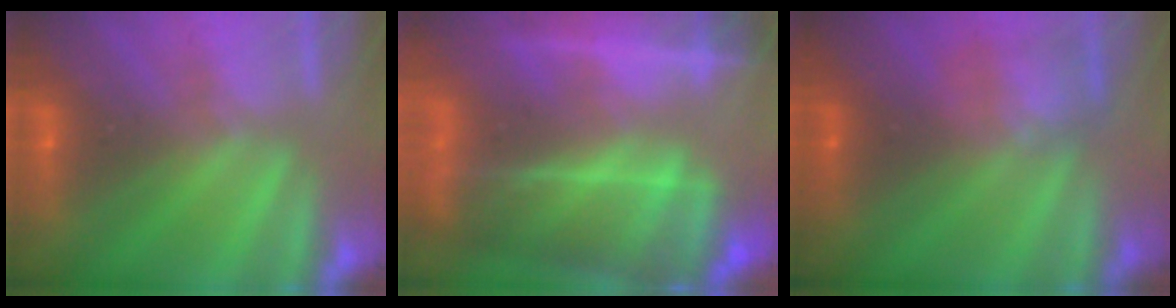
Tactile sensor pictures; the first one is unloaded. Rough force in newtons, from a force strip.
{"total": 5.6}
{"total": 2.3}